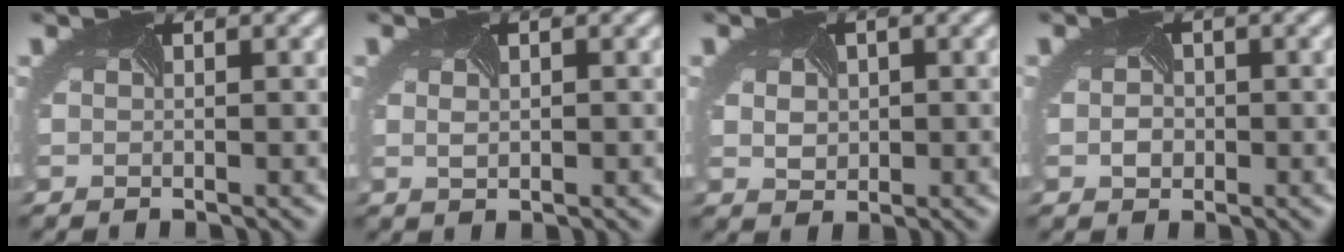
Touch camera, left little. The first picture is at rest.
{"total": 1.6, "force": [0.3, 1.1, 1.1], "torque": [-0.011, 0.006, 0.007]}
{"total": 2.3, "force": [0.4, 2.0, 1.0], "torque": [-0.019, 0.006, 0.008]}
{"total": 1.1, "force": [-0.4, 1.0, 0.4], "torque": [-0.012, 0.001, -0.009]}